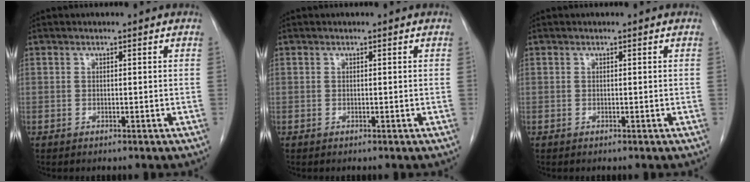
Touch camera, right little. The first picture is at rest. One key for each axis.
{"total": 0.0}
{"total": 0.0}